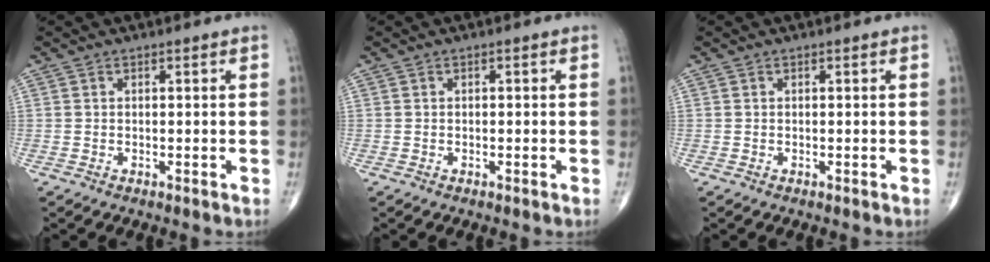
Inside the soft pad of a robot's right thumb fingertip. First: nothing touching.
{"total": 0.0}
{"total": 0.0}